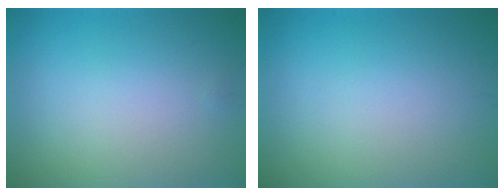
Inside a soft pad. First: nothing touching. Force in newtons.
{"total": 0.0}